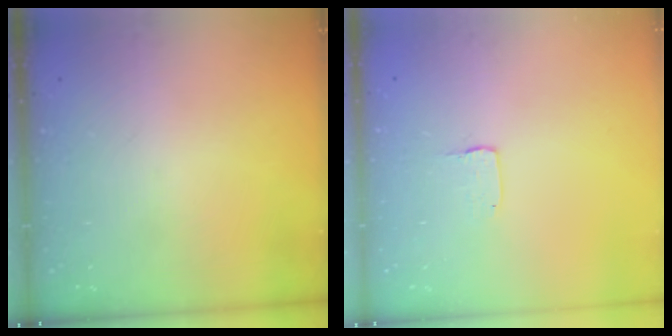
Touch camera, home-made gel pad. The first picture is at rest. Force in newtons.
{"total": 1.3, "press": 1.2, "slide": 0.1}